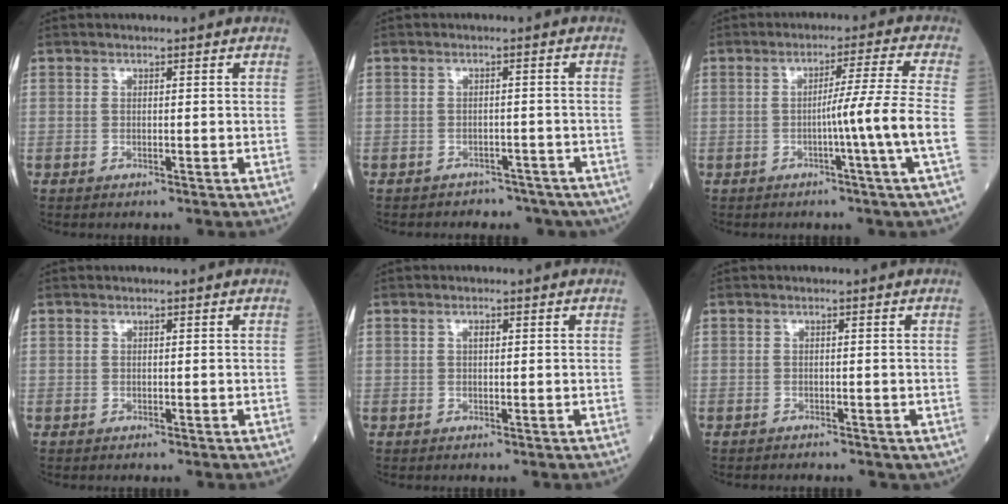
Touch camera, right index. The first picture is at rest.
{"total": 7.8, "force": [-6.2, 4.7, 0.9], "torque": [-0.003, 0.010, -0.061]}
{"total": 7.5, "force": [-2.0, -2.8, 6.7], "torque": [-0.102, -0.002, -0.033]}
{"total": 0.0}
{"total": 0.8, "force": [0.3, 0.5, 0.6], "torque": [-0.011, 0.003, 0.003]}
{"total": 1.7, "force": [-1.3, 0.9, 0.5], "torque": [-0.013, 0.000, -0.013]}